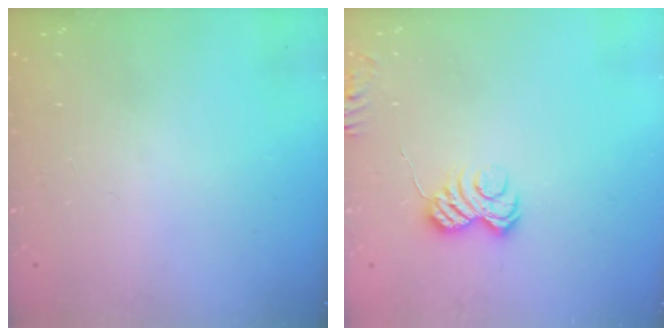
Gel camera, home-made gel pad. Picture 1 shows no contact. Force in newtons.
{"total": 5.0, "press": 4.8, "slide": 1.1}